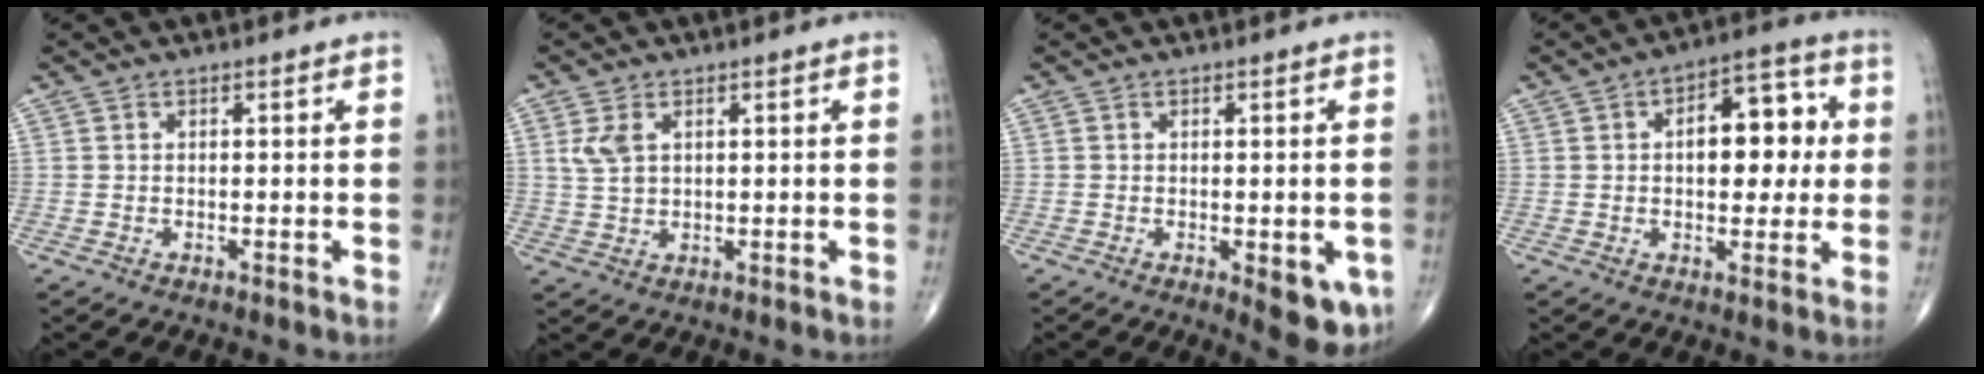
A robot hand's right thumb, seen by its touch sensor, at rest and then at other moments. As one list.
[{"total": 4.0, "force": [1.5, 2.3, 3.0], "torque": [-0.065, -0.003, 0.038]}, {"total": 7.5, "force": [-2.5, 2.9, 6.5], "torque": [-0.059, -0.011, -0.025]}, {"total": 12.0, "force": [1.6, 6.4, 10.0], "torque": [-0.103, 0.016, 0.019]}]